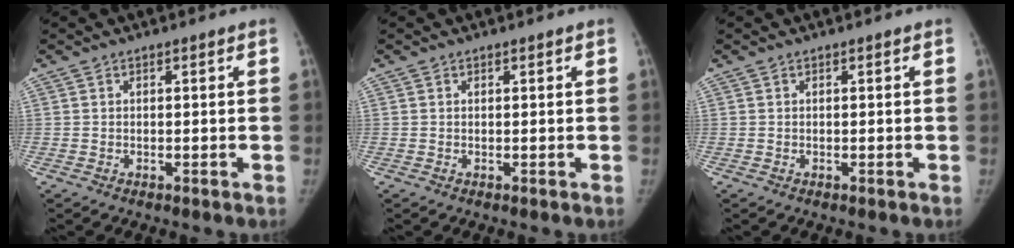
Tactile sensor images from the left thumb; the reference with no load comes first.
{"total": 0.0}
{"total": 0.0}